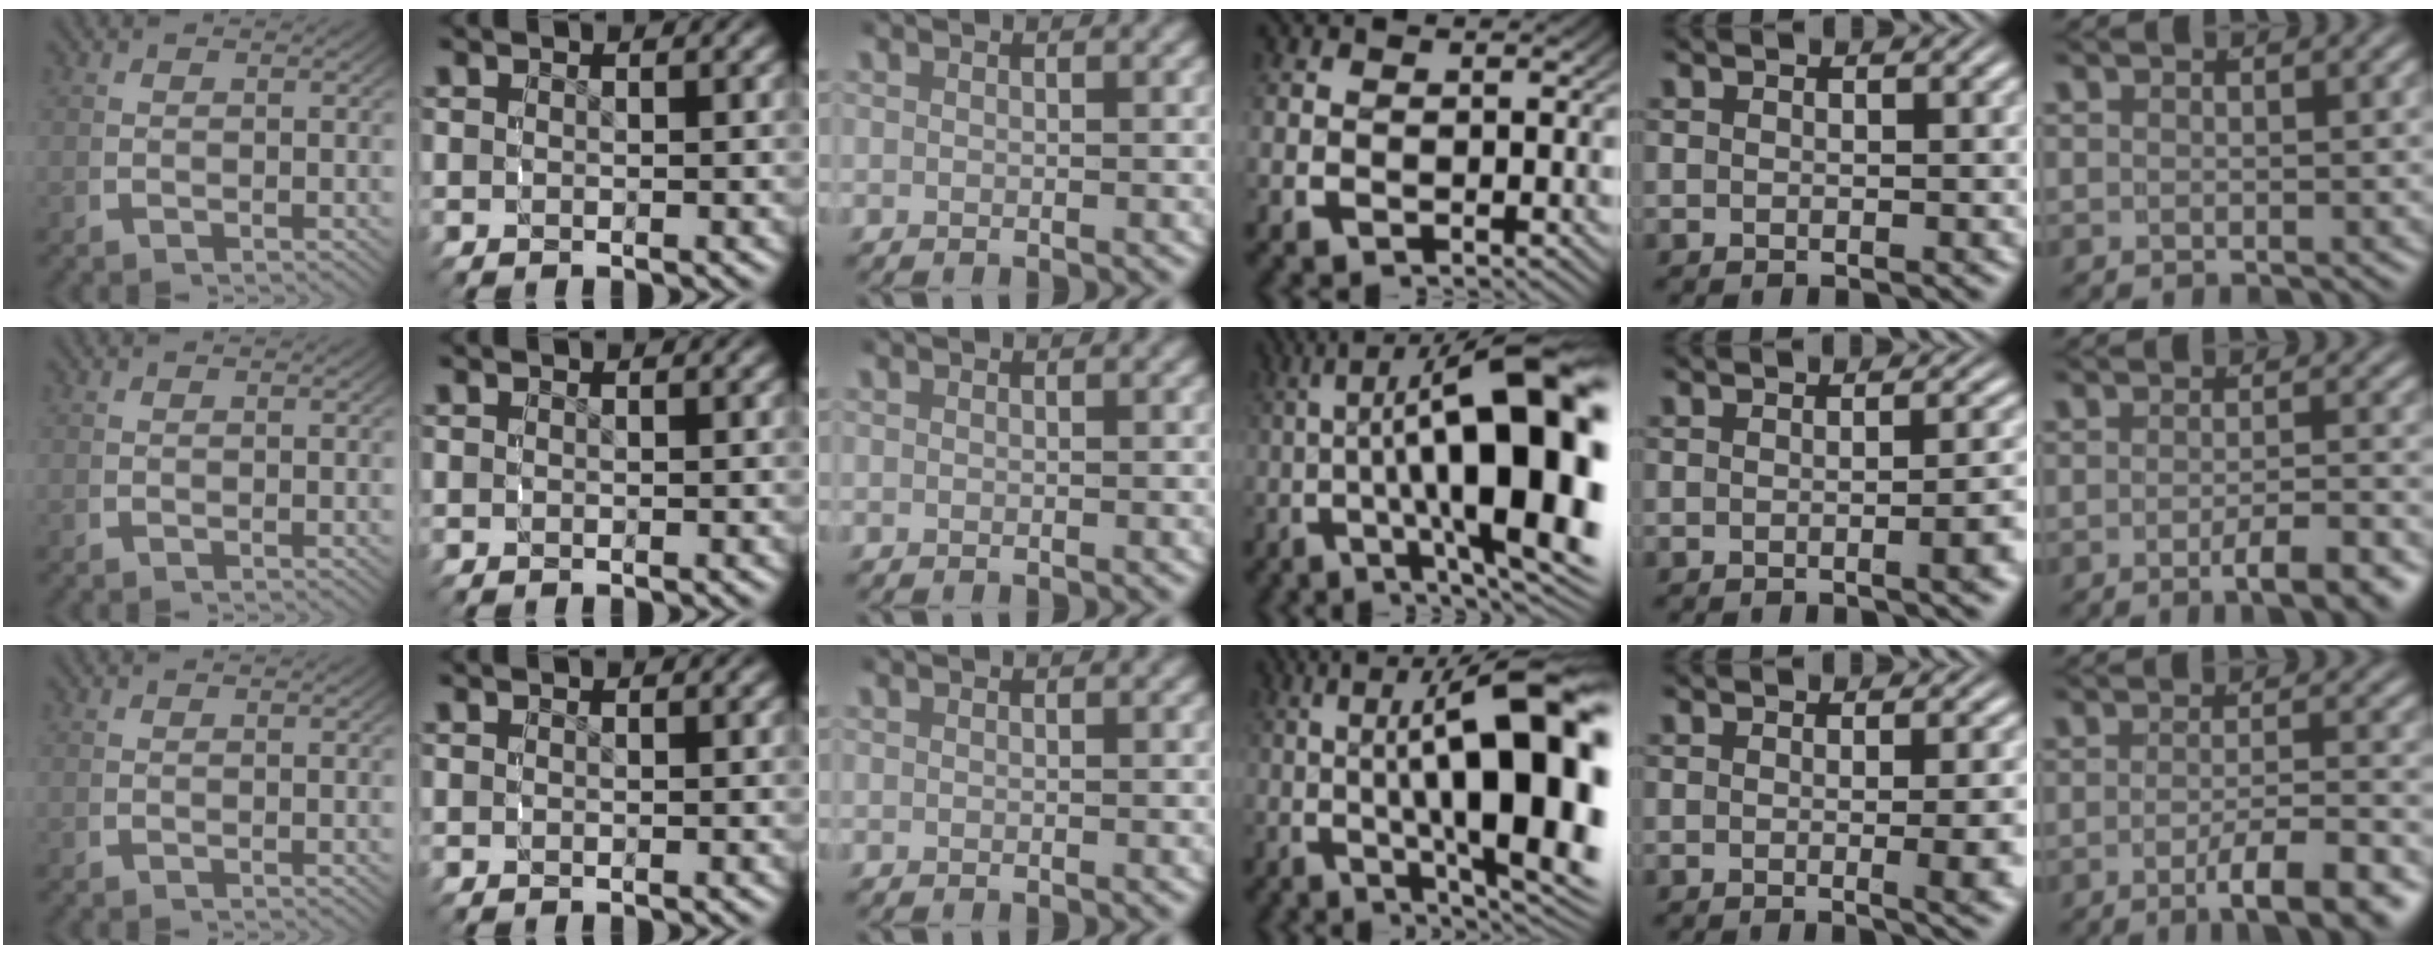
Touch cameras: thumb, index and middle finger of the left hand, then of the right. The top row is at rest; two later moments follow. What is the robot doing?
{"motion": "grasp_and_lifting", "object": "dispenser bottle"}